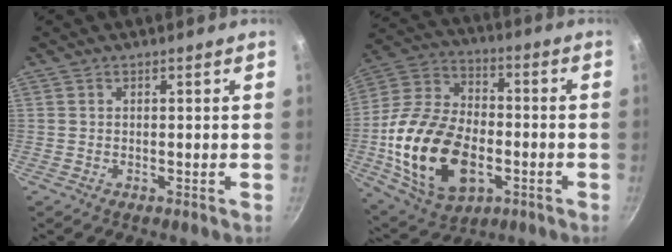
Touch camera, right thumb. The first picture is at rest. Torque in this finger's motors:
{"motor_torque": [-0.03, 1.50, 1.77, -1.02, 0.63]}